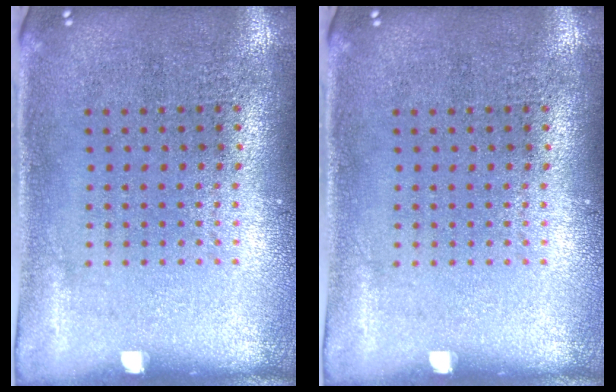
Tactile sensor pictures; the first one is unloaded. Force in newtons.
{"total": 0.0}